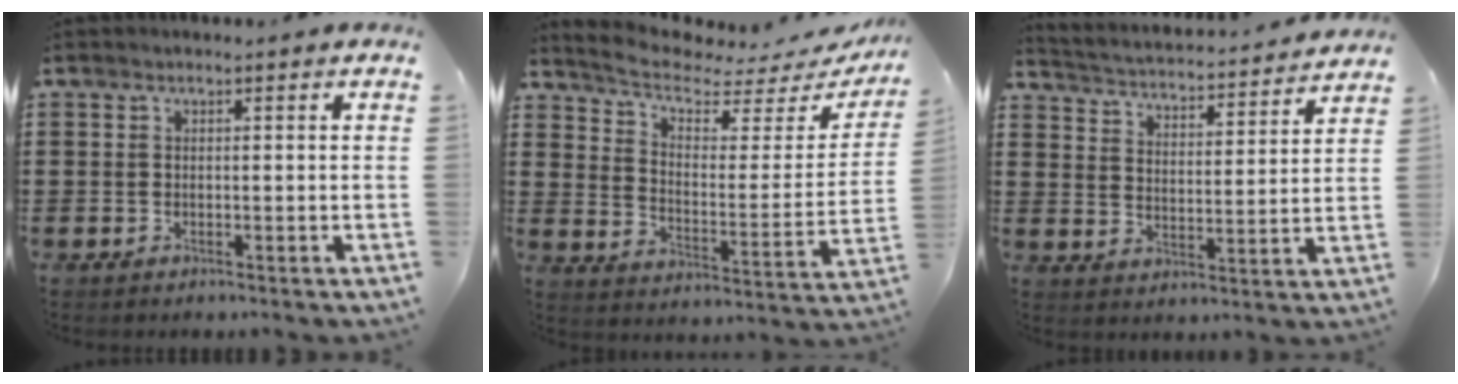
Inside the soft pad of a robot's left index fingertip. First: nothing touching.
{"total": 5.7, "force": [5.1, 1.3, 2.3], "torque": [-0.064, -0.043, 0.083]}
{"total": 2.7, "force": [2.7, -0.2, 0.0], "torque": [-0.022, -0.033, 0.035]}